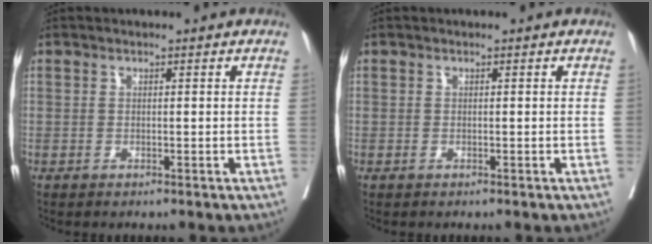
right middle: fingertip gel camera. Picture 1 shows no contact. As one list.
[{"total": 0.0}]